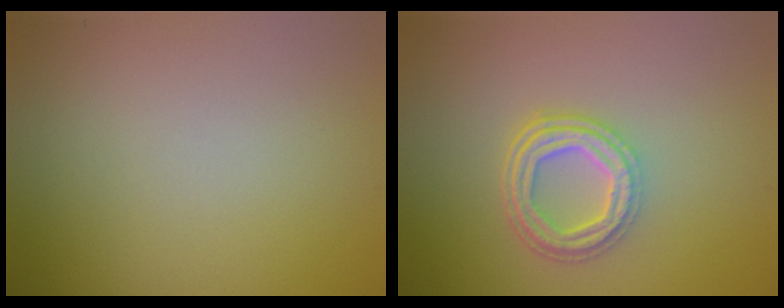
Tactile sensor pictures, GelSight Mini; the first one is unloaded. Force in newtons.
{"total": 4.3, "press": 3.3, "slide": 2.7}